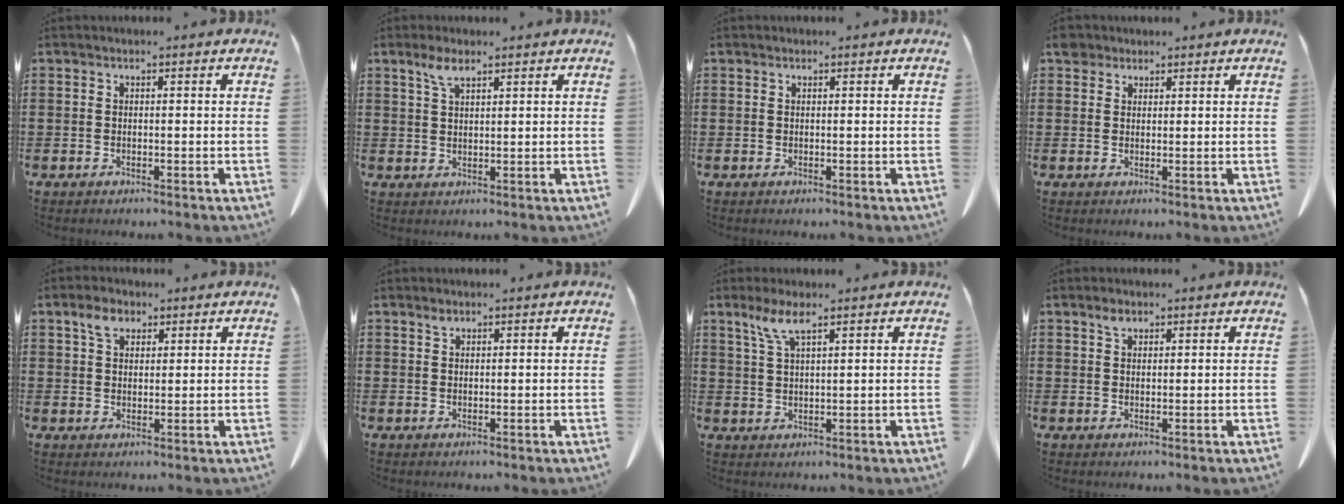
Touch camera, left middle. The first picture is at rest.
{"total": 3.5, "force": [2.2, 0.9, 2.5], "torque": [-0.056, 0.002, 0.041]}
{"total": 0.0}
{"total": 2.3, "force": [1.8, 1.2, 0.6], "torque": [-0.018, 0.004, 0.037]}
{"total": 3.8, "force": [2.4, 2.1, 2.0], "torque": [-0.040, 0.002, 0.043]}
{"total": 1.0, "force": [0.8, 0.4, 0.5], "torque": [-0.013, -0.001, 0.016]}
{"total": 5.3, "force": [3.3, 1.1, 4.0], "torque": [-0.088, 0.003, 0.059]}
{"total": 1.8, "force": [1.3, 0.8, 1.0], "torque": [-0.015, -0.004, 0.024]}